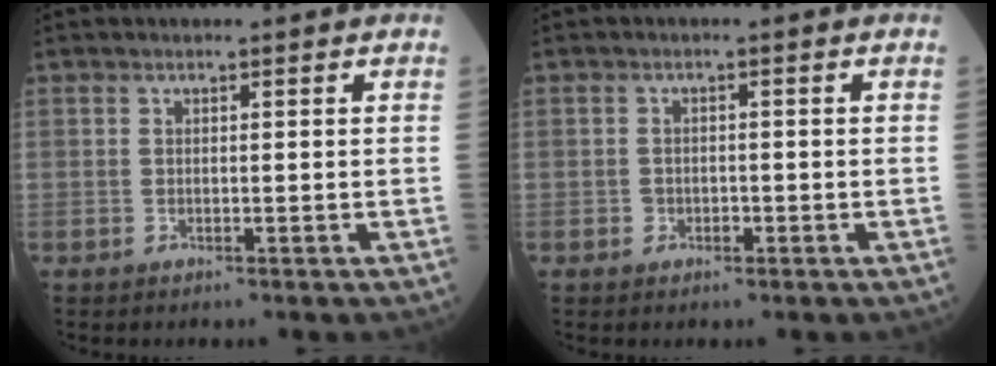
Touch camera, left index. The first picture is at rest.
{"total": 1.4, "force": [-0.6, 1.2, 0.5], "torque": [-0.006, 0.006, -0.005]}